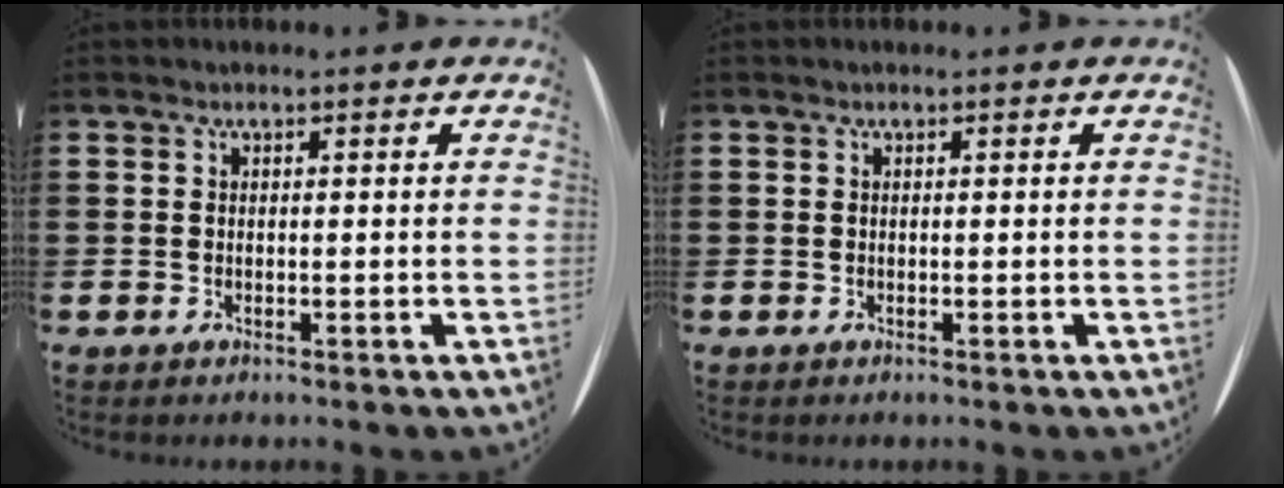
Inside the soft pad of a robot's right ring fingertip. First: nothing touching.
{"total": 0.0}